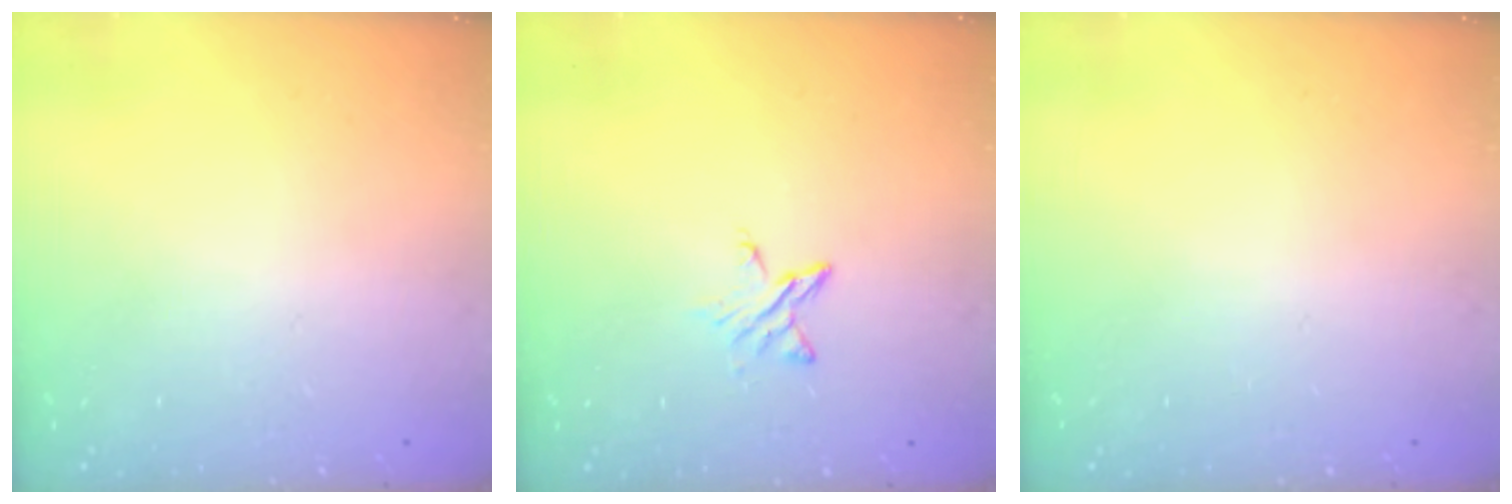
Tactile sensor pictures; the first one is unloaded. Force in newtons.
{"total": 4.7, "press": 4.7, "slide": 0.5}
{"total": 0.0}